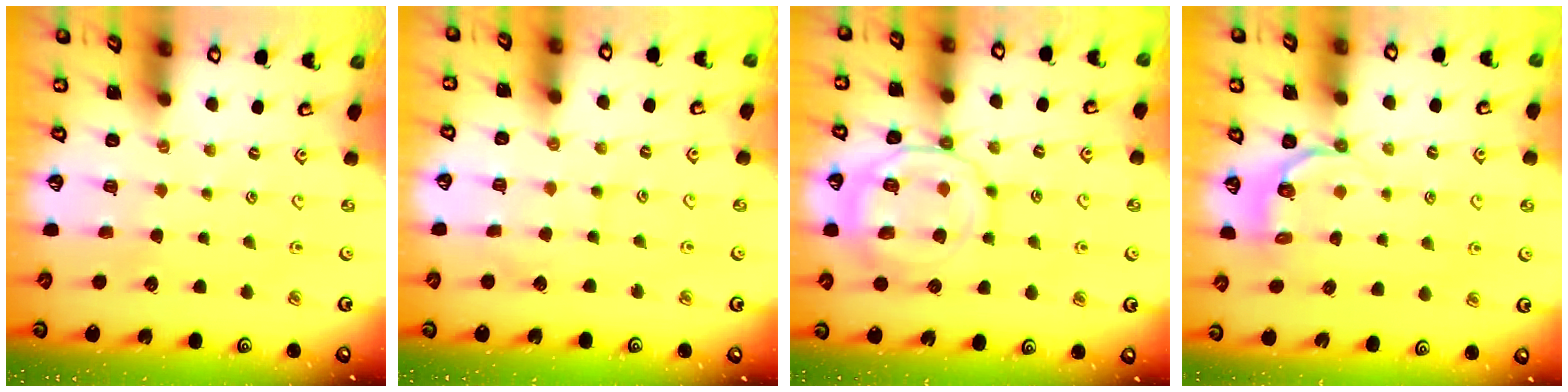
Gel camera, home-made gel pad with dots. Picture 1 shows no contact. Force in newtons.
{"total": 4.9, "press": 4.9, "slide": 0.2}
{"total": 12.8, "press": 12.7, "slide": 1.2}
{"total": 3.9, "press": 2.8, "slide": 2.7}